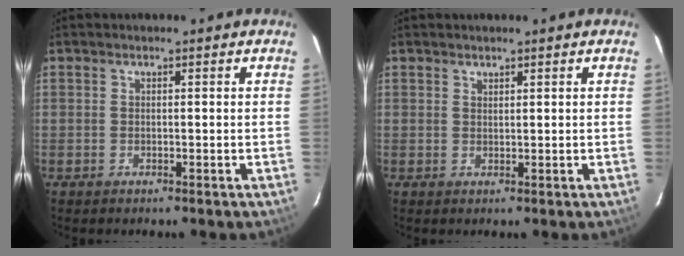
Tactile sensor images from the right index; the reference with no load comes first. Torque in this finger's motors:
{"motor_torque": [-0.05, 0.02, -0.03, -0.01]}